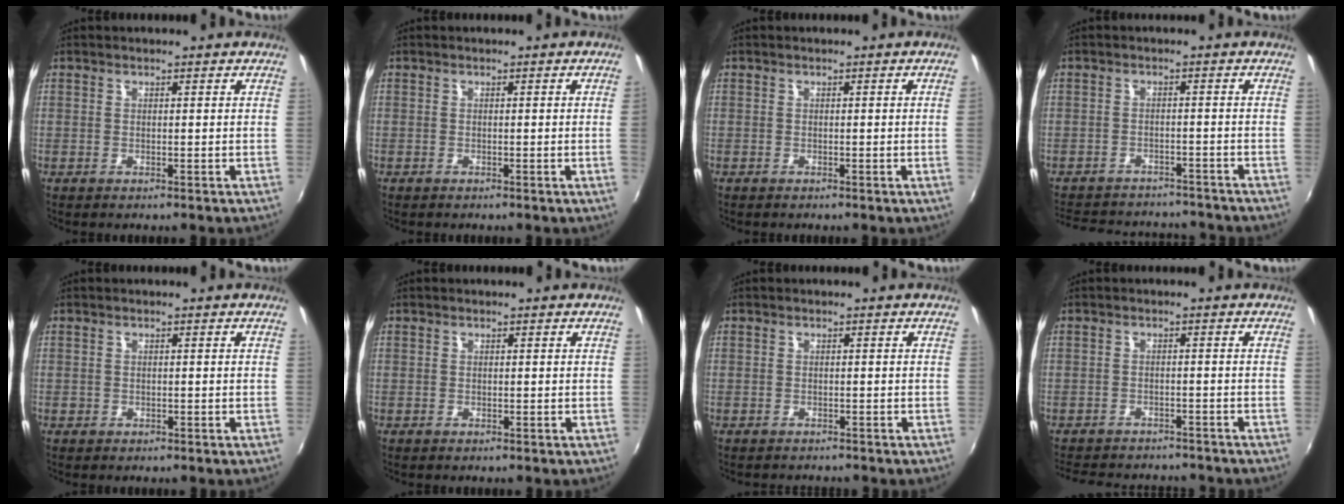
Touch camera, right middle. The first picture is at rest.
{"total": 1.2, "force": [0.1, -0.8, 0.9], "torque": [-0.006, -0.010, 0.002]}
{"total": 1.2, "force": [0.1, -0.8, 0.9], "torque": [-0.007, -0.010, 0.002]}
{"total": 13.6, "force": [-11.7, 5.7, 4.1], "torque": [-0.106, 0.033, -0.157]}
{"total": 0.8, "force": [-0.4, 0.7, 0.1], "torque": [-0.002, -0.003, -0.006]}
{"total": 0.0}
{"total": 1.6, "force": [-1.5, 0.3, 0.3], "torque": [-0.010, -0.007, -0.021]}
{"total": 9.7, "force": [-8.3, 4.1, 2.9], "torque": [-0.076, 0.008, -0.118]}